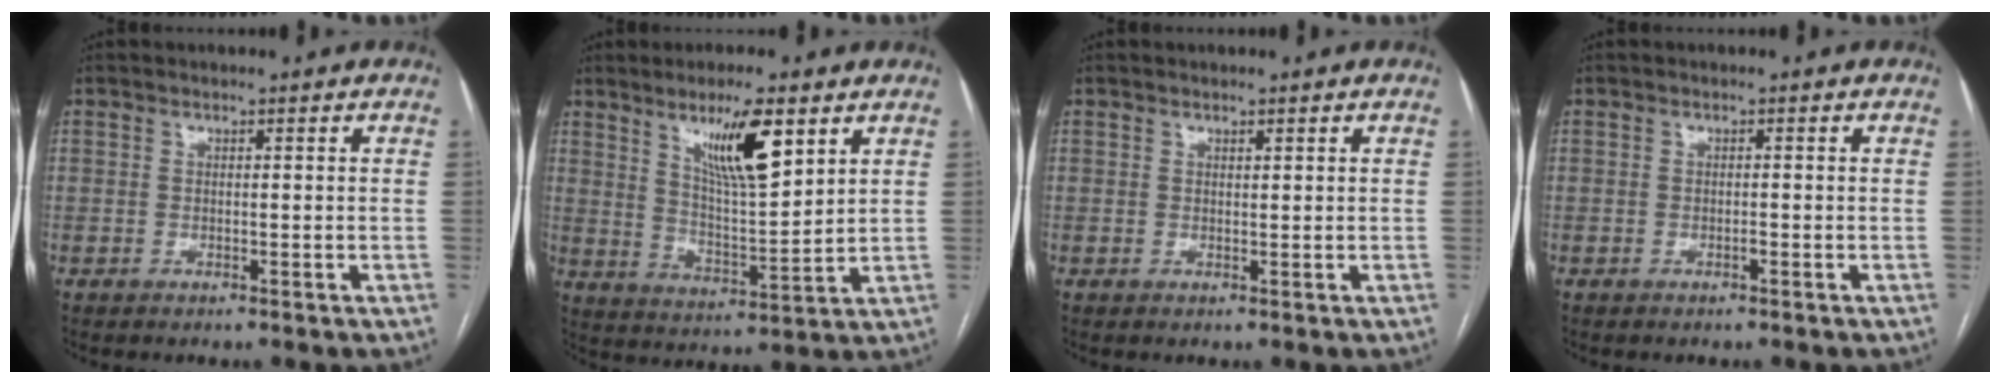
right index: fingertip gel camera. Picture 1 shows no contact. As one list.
[{"total": 10.8, "force": [5.9, 1.6, 8.9], "torque": [-0.157, -0.006, 0.107]}, {"total": 0.5, "force": [0.4, 0.1, 0.3], "torque": [-0.007, -0.002, 0.005]}, {"total": 0.0}]